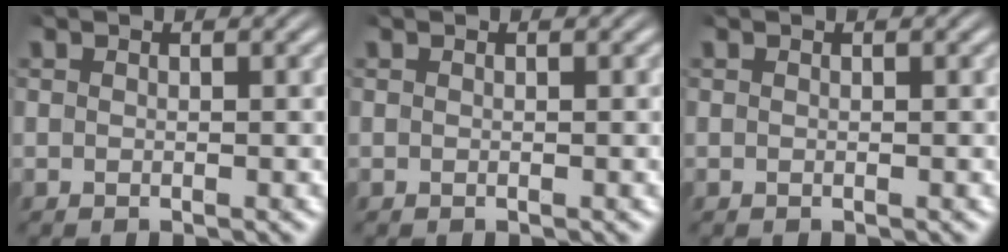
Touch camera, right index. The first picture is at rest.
{"total": 0.0}
{"total": 0.0}